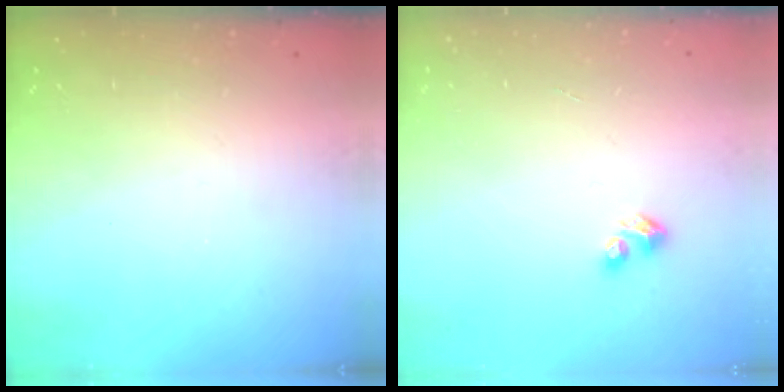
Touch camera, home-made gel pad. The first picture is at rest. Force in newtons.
{"total": 3.0, "press": 2.9, "slide": 0.3}